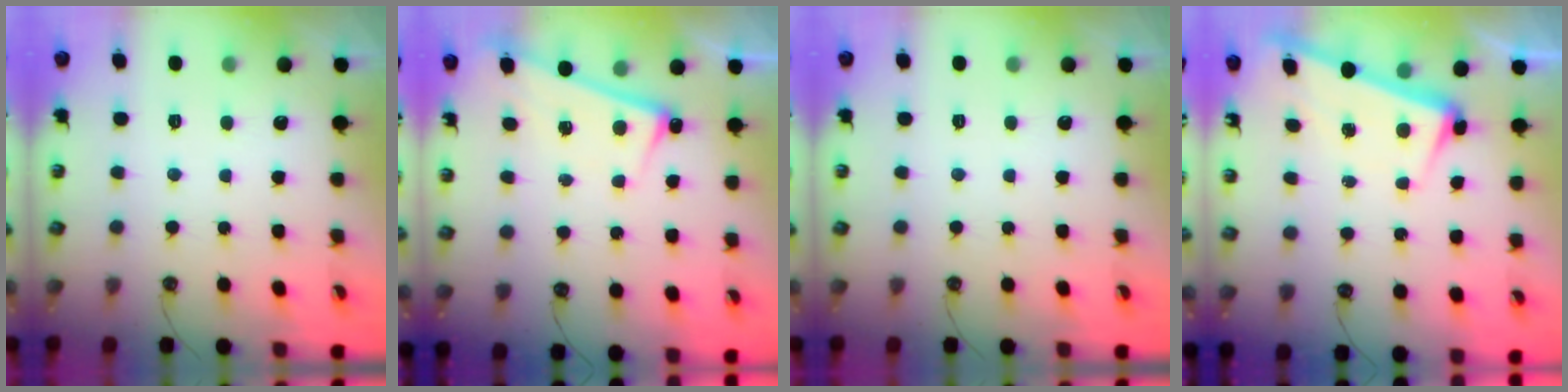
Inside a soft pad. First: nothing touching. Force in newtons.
{"total": 2.9, "press": 2.8, "slide": 0.3}
{"total": 0.0}
{"total": 3.1, "press": 3.0, "slide": 1.0}